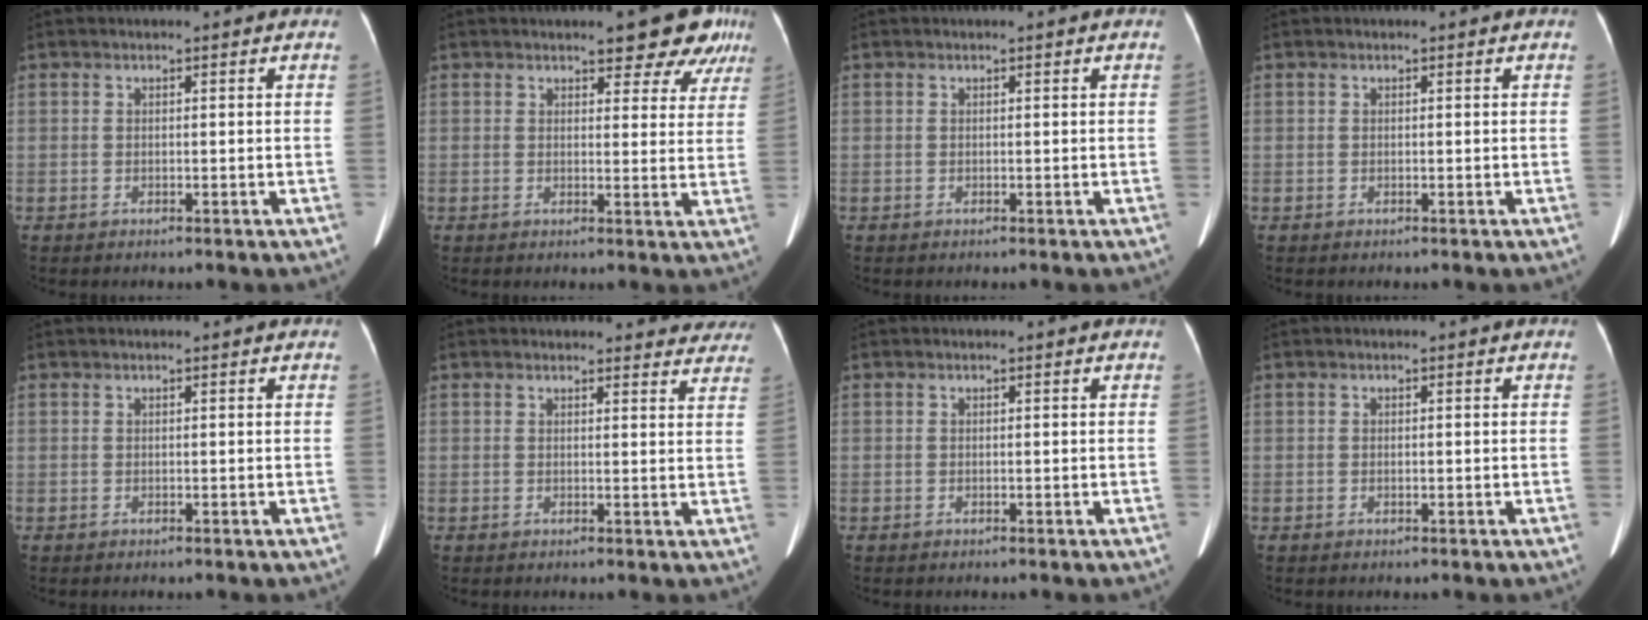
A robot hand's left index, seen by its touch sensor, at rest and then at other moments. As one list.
[{"total": 7.1, "force": [5.3, 2.5, 4.0], "torque": [-0.031, -0.015, 0.048]}, {"total": 0.0}, {"total": 0.0}, {"total": 1.3, "force": [1.1, 0.2, 0.6], "torque": [-0.004, 0.005, 0.011]}, {"total": 14.7, "force": [13.9, 3.7, 2.8], "torque": [0.002, -0.036, 0.132]}, {"total": 0.0}, {"total": 0.6, "force": [-0.6, 0.1, 0.1], "torque": [-0.004, -0.017, -0.013]}]